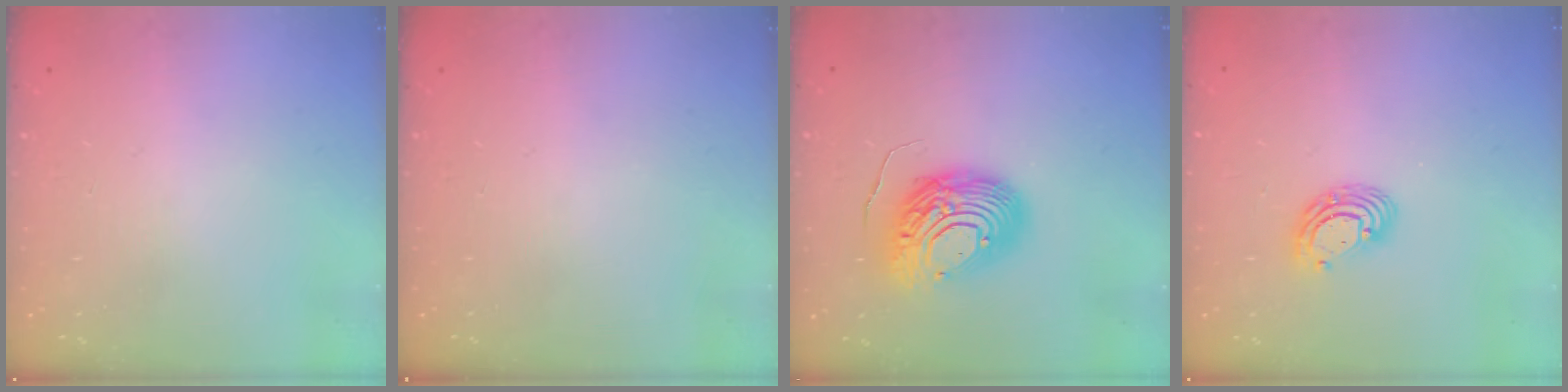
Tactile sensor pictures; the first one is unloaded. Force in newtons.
{"total": 0.0}
{"total": 13.5, "press": 13.4, "slide": 1.7}
{"total": 6.7, "press": 6.6, "slide": 0.8}